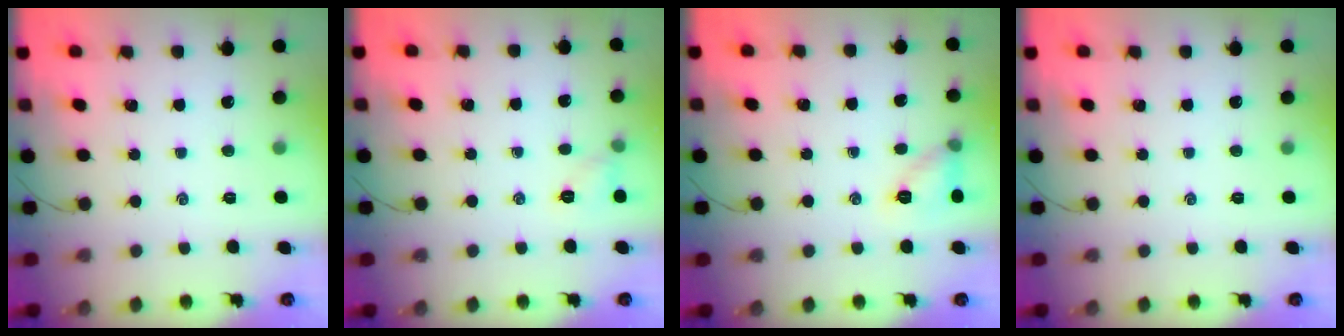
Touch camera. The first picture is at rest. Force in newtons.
{"total": 5.6, "press": 5.5, "slide": 1.3}
{"total": 8.4, "press": 8.3, "slide": 1.0}
{"total": 0.0}